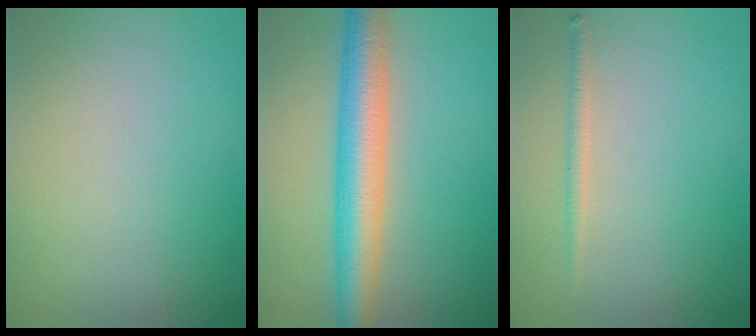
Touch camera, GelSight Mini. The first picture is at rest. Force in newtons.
{"total": 6.4, "press": 6.4, "slide": 0.2}
{"total": 1.1, "press": 1.1, "slide": 0.0}